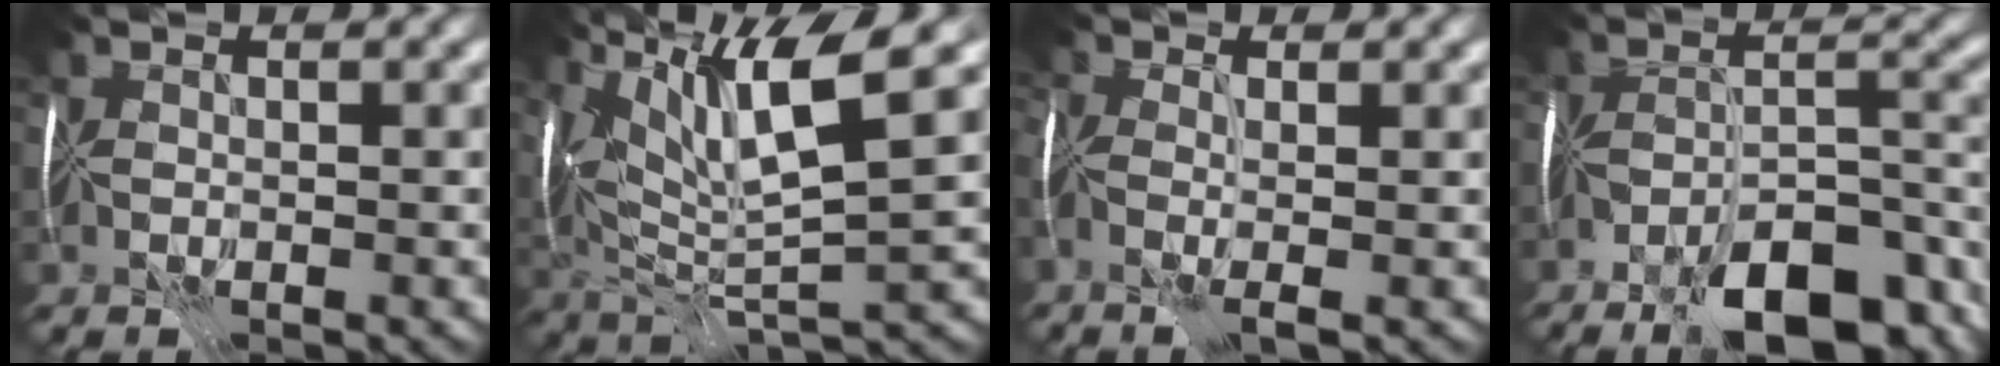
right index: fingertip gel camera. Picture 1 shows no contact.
{"total": 9.7, "force": [4.9, 1.4, 8.3], "torque": [-0.157, 0.010, 0.092]}
{"total": 3.9, "force": [-0.7, 1.6, 3.5], "torque": [-0.068, 0.006, -0.018]}
{"total": 10.4, "force": [-6.9, 3.1, 7.1], "torque": [-0.106, 0.003, -0.122]}